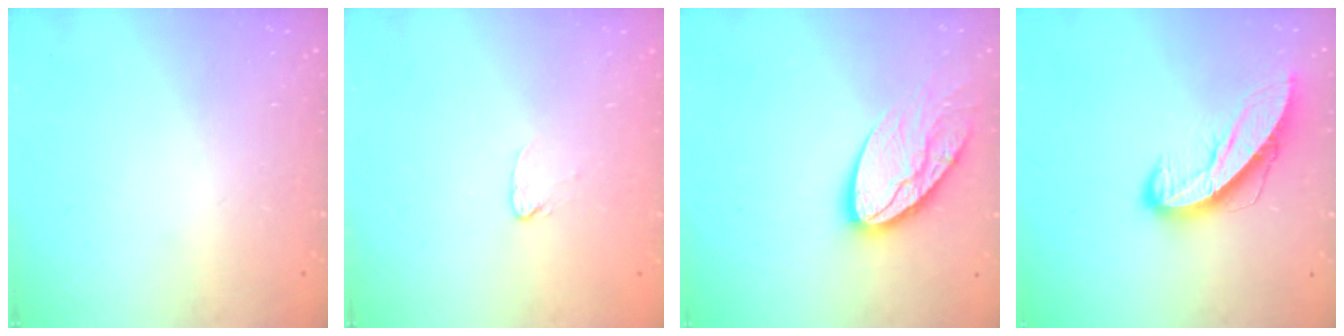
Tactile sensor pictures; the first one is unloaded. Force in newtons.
{"total": 3.1, "press": 3.1, "slide": 0.4}
{"total": 15.6, "press": 15.5, "slide": 1.7}
{"total": 11.2, "press": 11.1, "slide": 1.0}